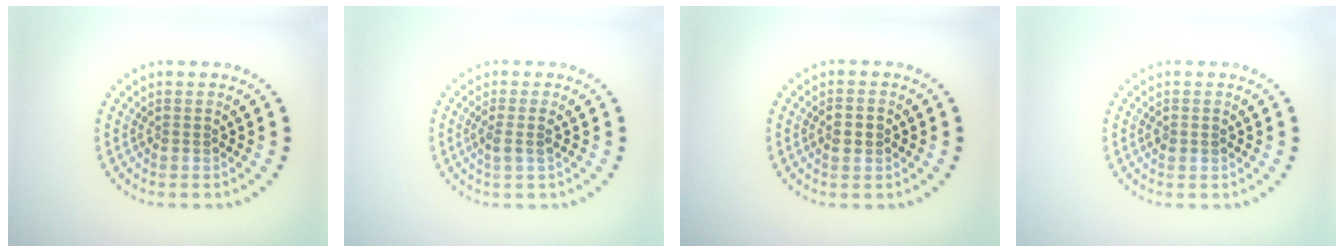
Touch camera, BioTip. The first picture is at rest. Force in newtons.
{"total": 1.5, "press": 1.2, "slide": 0.8}
{"total": 1.5, "press": 1.5, "slide": 0.2}
{"total": 0.9, "press": 0.9, "slide": 0.1}